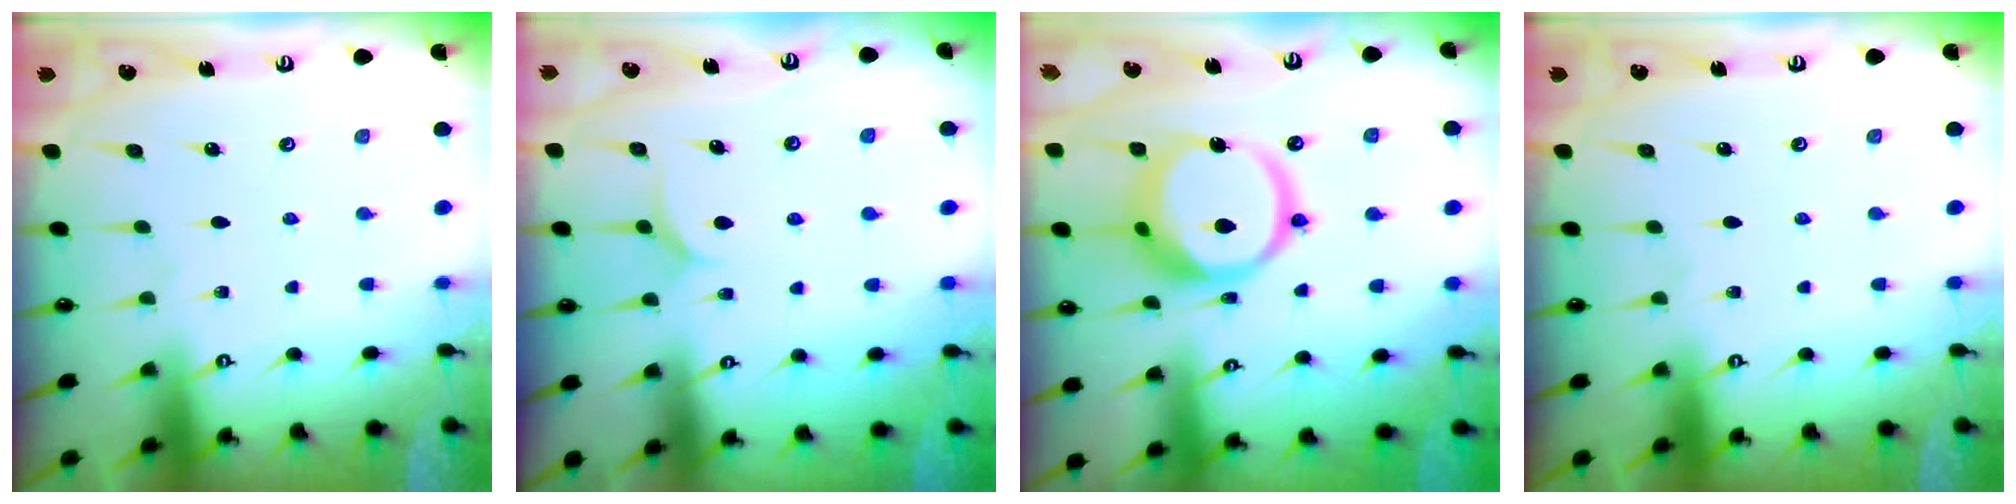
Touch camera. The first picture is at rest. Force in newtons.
{"total": 6.2, "press": 6.2, "slide": 0.6}
{"total": 15.5, "press": 15.4, "slide": 1.7}
{"total": 0.0}